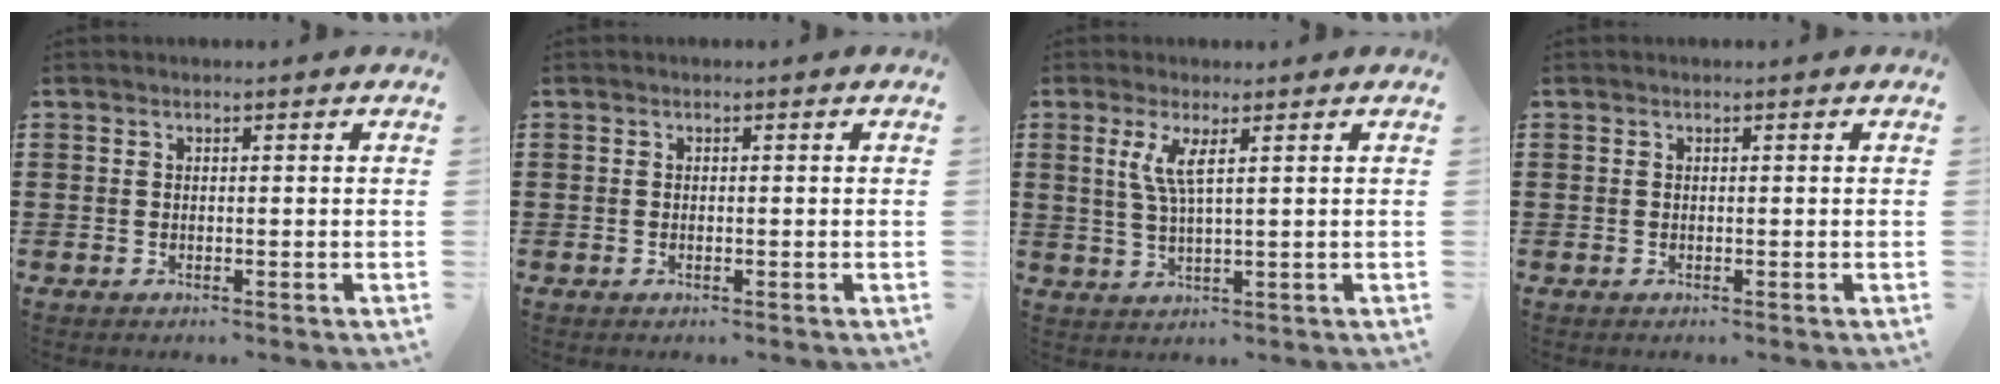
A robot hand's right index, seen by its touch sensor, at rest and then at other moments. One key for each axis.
{"total": 0.0}
{"total": 4.2, "fx": 1.5, "fy": 0.6, "fz": 3.9, "tx": -0.082, "ty": -0.001, "tz": 0.023}
{"total": 0.0}